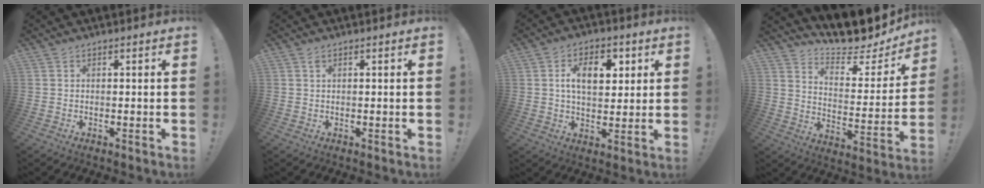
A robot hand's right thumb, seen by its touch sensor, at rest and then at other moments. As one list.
[{"total": 1.1, "force": [0.7, 0.5, 0.7], "torque": [-0.015, 0.000, 0.012]}, {"total": 10.7, "force": [3.3, 6.6, 7.8], "torque": [-0.113, 0.004, 0.055]}, {"total": 12.5, "force": [11.3, 2.8, 4.5], "torque": [-0.078, -0.098, 0.192]}]